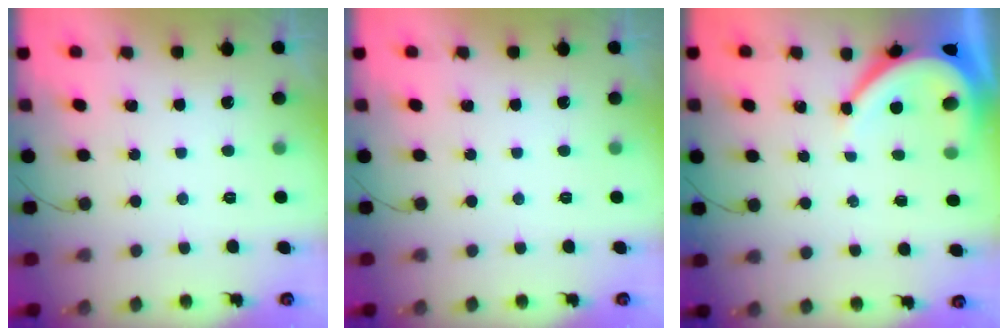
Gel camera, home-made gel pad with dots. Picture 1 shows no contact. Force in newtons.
{"total": 0.0}
{"total": 7.7, "press": 7.6, "slide": 1.1}